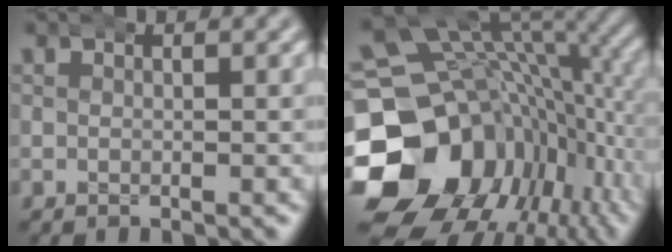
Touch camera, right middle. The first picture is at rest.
{"total": 21.7, "force": [-3.8, 16.9, 13.0], "torque": [-0.210, -0.049, -0.056]}